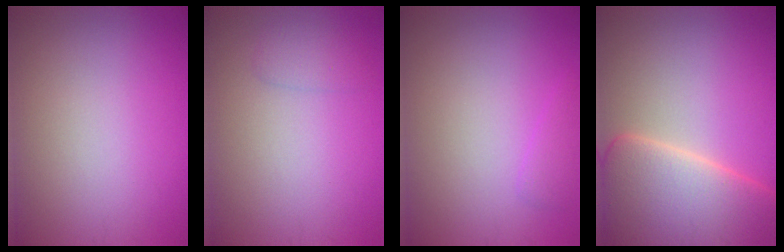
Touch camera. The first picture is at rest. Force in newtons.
{"total": 1.4, "press": 1.4, "slide": 0.1}
{"total": 1.1, "press": 1.1, "slide": 0.1}
{"total": 12.2, "press": 12.1, "slide": 0.8}